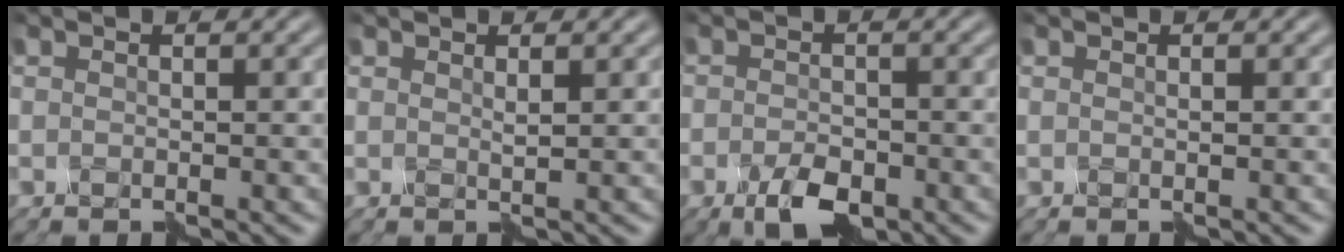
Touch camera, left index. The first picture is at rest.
{"total": 0.6, "force": [0.5, -0.3, -0.1], "torque": [-0.004, 0.000, 0.009]}
{"total": 3.0, "force": [-1.9, 1.4, 1.9], "torque": [-0.048, 0.001, -0.037]}
{"total": 0.0}